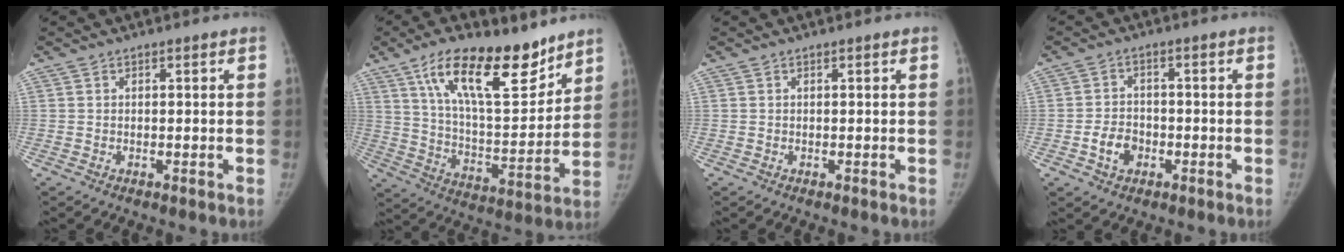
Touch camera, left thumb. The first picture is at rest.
{"total": 20.2, "force": [13.0, 7.9, 13.3], "torque": [-0.184, -0.068, 0.225]}
{"total": 0.0}
{"total": 4.9, "force": [-2.0, 3.8, 2.4], "torque": [-0.030, 0.017, -0.036]}